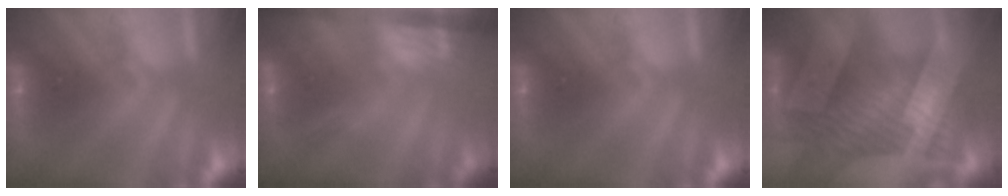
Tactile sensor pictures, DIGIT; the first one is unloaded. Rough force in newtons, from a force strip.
{"total": 3.3}
{"total": 0.0}
{"total": 8.0}